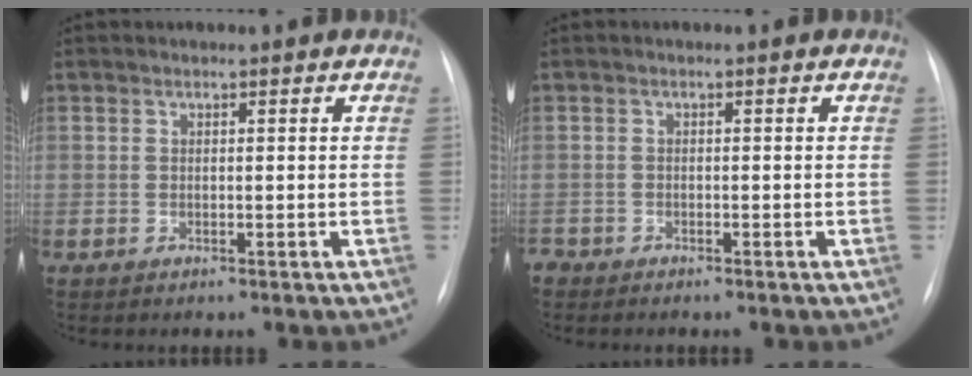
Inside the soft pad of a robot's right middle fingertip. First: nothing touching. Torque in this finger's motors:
{"motor_torque": [0.04, -0.07, 0.00, 0.01]}